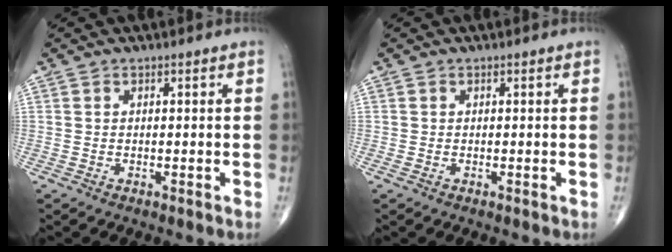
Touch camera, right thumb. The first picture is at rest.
{"total": 0.5, "force": [-0.1, 0.3, 0.4], "torque": [-0.011, 0.000, -0.001]}